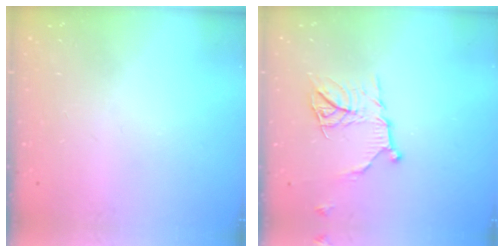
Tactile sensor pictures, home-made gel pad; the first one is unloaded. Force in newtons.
{"total": 11.9, "press": 11.9, "slide": 0.1}